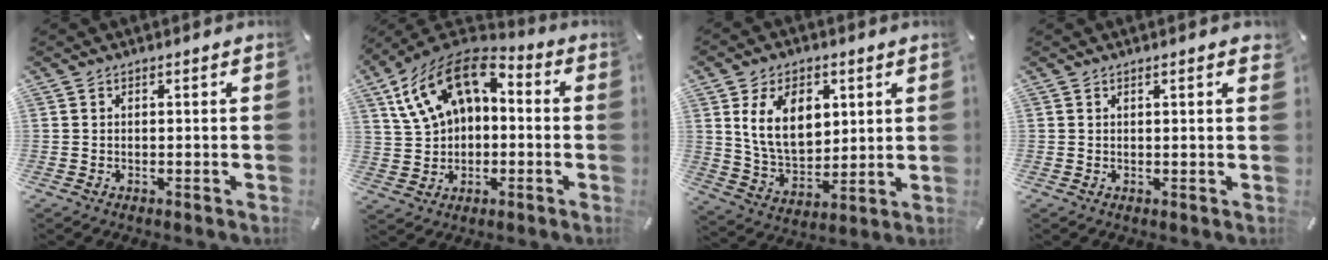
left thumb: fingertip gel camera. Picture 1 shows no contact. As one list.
[{"total": 15.5, "force": [5.4, 11.1, 9.4], "torque": [-0.176, -0.015, 0.100]}, {"total": 13.4, "force": [4.7, 9.1, 8.7], "torque": [-0.166, -0.006, 0.081]}, {"total": 1.3, "force": [0.6, 0.2, 1.2], "torque": [-0.015, -0.002, 0.008]}]